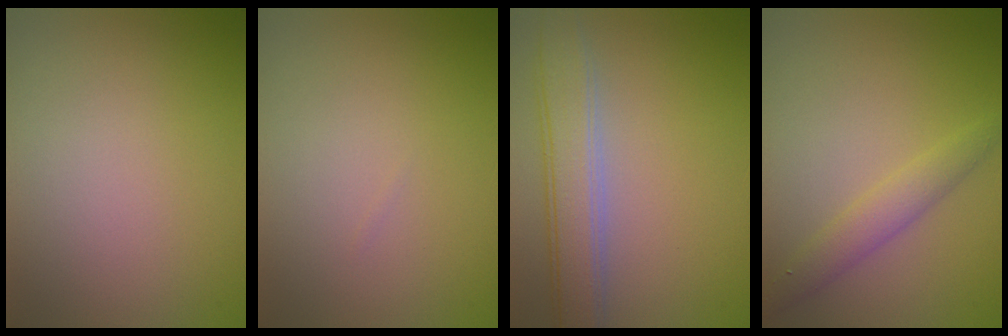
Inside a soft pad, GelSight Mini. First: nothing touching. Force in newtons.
{"total": 0.0}
{"total": 4.3, "press": 4.3, "slide": 0.4}
{"total": 2.3, "press": 2.3, "slide": 0.0}